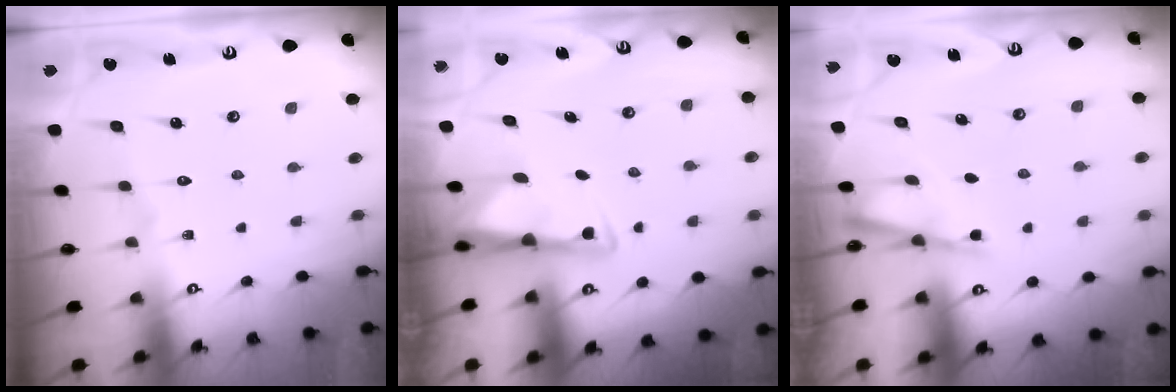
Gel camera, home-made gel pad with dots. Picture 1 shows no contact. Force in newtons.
{"total": 2.9, "press": 2.9, "slide": 0.5}
{"total": 1.6, "press": 1.6, "slide": 0.2}